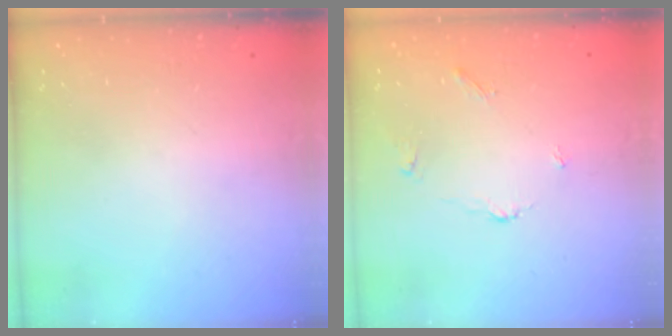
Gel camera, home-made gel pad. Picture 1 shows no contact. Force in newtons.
{"total": 4.0, "press": 3.9, "slide": 0.6}